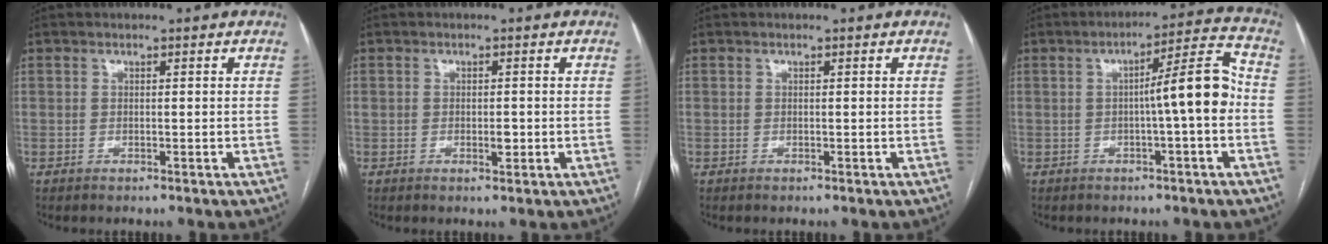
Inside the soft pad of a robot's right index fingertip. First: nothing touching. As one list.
[{"total": 2.0, "force": [-0.2, 1.0, 1.7], "torque": [-0.028, 0.004, 0.001]}, {"total": 0.0}, {"total": 8.7, "force": [-1.0, 0.0, 8.6], "torque": [-0.121, 0.024, -0.017]}]